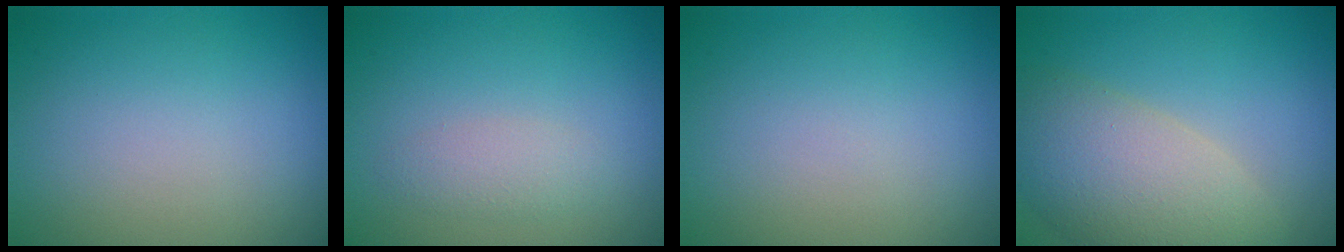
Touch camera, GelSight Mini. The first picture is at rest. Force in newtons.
{"total": 1.6, "press": 1.6, "slide": 0.1}
{"total": 0.0}
{"total": 7.5, "press": 7.5, "slide": 0.5}